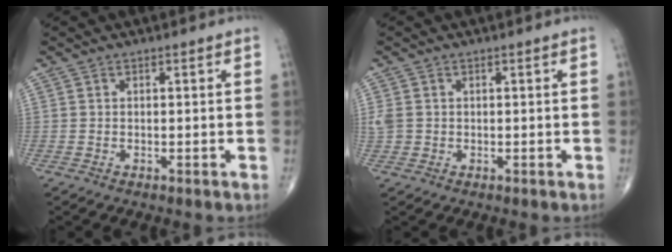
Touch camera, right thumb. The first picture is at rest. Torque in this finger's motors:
{"motor_torque": [-0.09, -0.08, 0.16, 0.16, -0.01]}